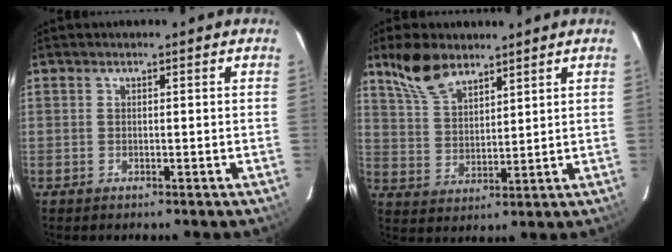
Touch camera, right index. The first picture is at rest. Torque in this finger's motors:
{"motor_torque": [0.37, 0.32, 0.11, 0.07]}